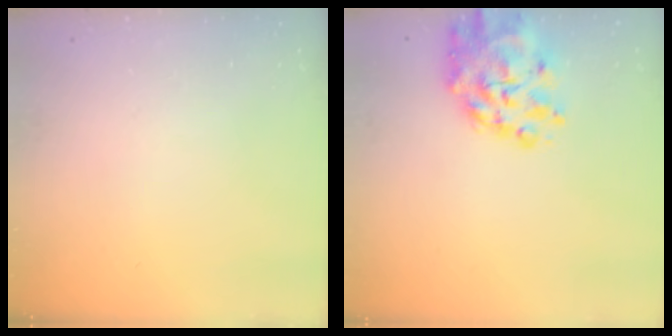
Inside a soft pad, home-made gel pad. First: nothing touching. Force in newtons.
{"total": 9.9, "press": 9.5, "slide": 2.8}